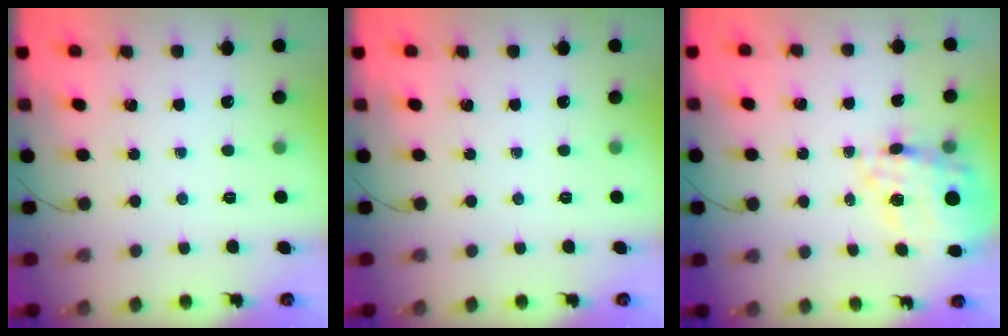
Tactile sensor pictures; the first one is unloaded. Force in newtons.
{"total": 0.0}
{"total": 19.5, "press": 19.1, "slide": 3.8}